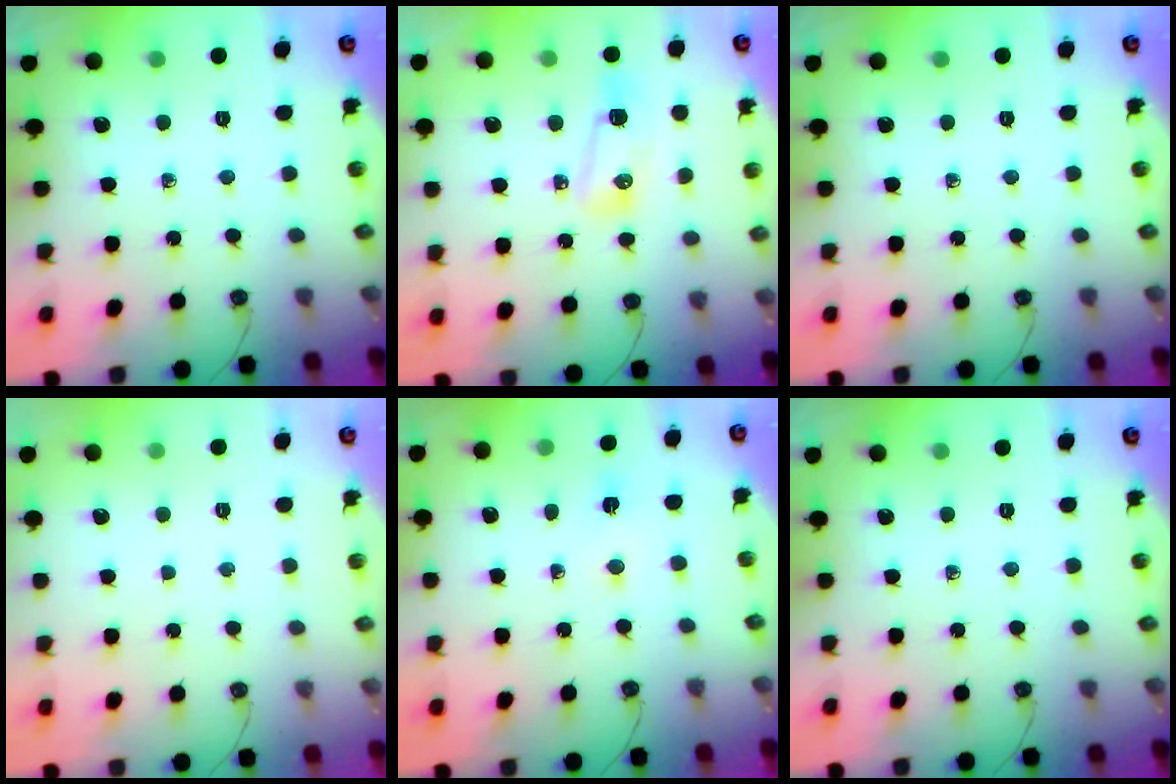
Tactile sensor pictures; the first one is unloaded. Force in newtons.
{"total": 8.8, "press": 8.4, "slide": 2.8}
{"total": 0.0}
{"total": 0.9, "press": 0.9, "slide": 0.0}
{"total": 2.1, "press": 1.8, "slide": 1.0}
{"total": 0.0}